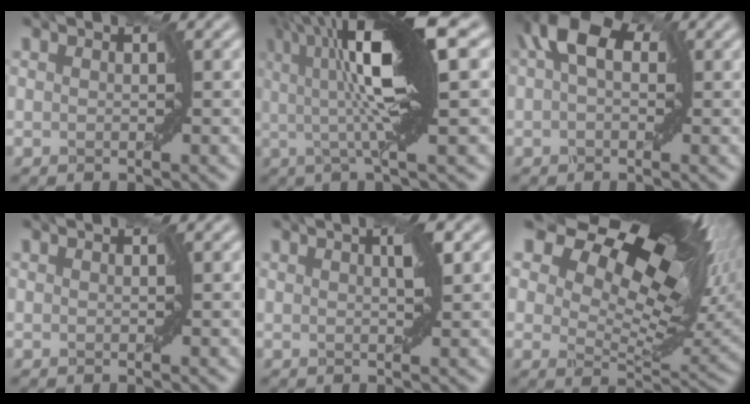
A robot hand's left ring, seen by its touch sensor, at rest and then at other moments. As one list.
[{"total": 11.1, "force": [2.4, 2.2, 10.7], "torque": [-0.166, 0.010, 0.036]}, {"total": 5.9, "force": [1.9, 3.5, 4.3], "torque": [-0.070, 0.015, 0.018]}, {"total": 0.0}, {"total": 1.8, "force": [0.7, 0.2, 1.6], "torque": [-0.020, 0.004, 0.012]}, {"total": 15.8, "force": [8.7, 7.1, 11.1], "torque": [-0.153, 0.031, 0.125]}]